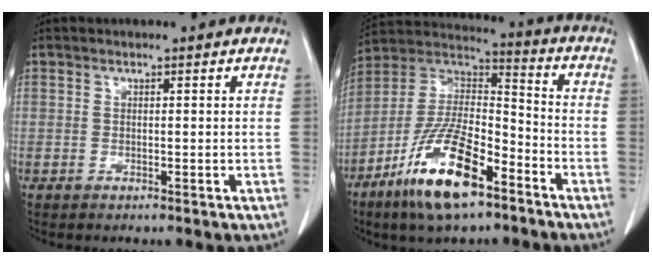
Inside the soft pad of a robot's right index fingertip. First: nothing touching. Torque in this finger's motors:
{"motor_torque": [0.50, -0.46, -0.06, -0.08]}